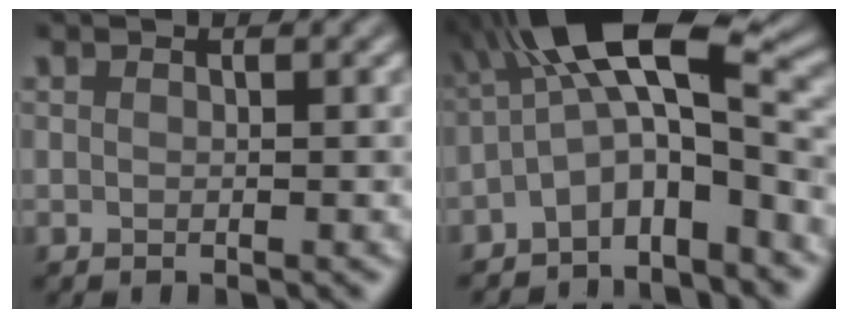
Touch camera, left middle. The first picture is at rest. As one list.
[{"total": 9.7, "force": [-2.0, 3.7, 8.7], "torque": [-0.132, 0.028, -0.051]}]